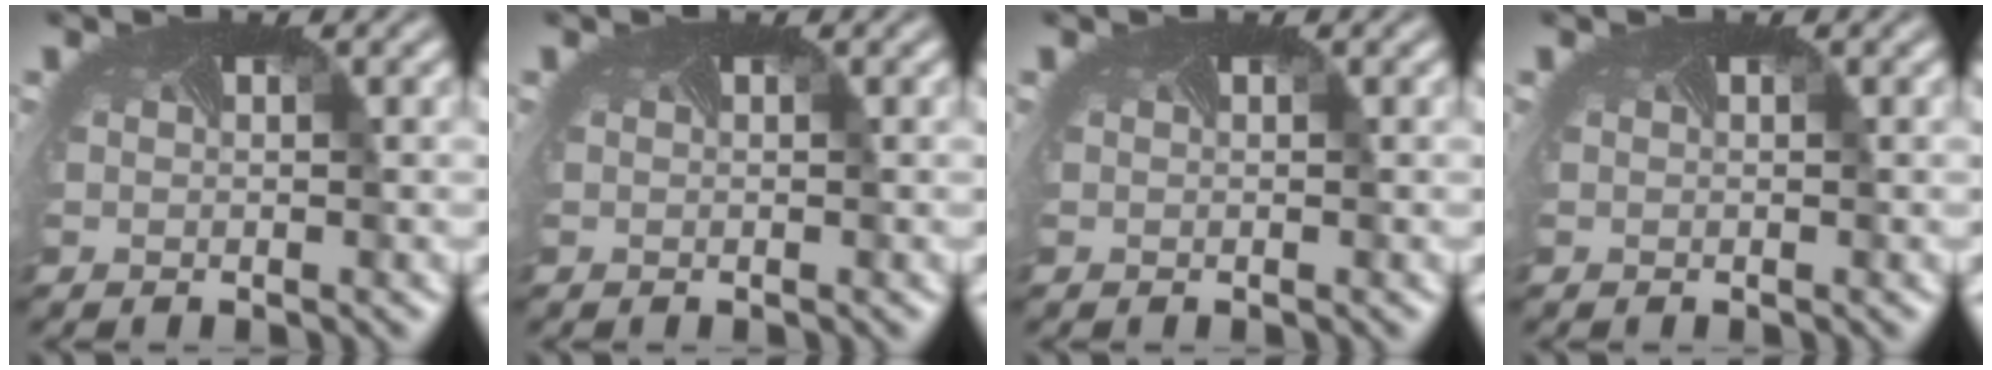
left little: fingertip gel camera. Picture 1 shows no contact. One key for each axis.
{"total": 0.0}
{"total": 0.0}
{"total": 0.0}